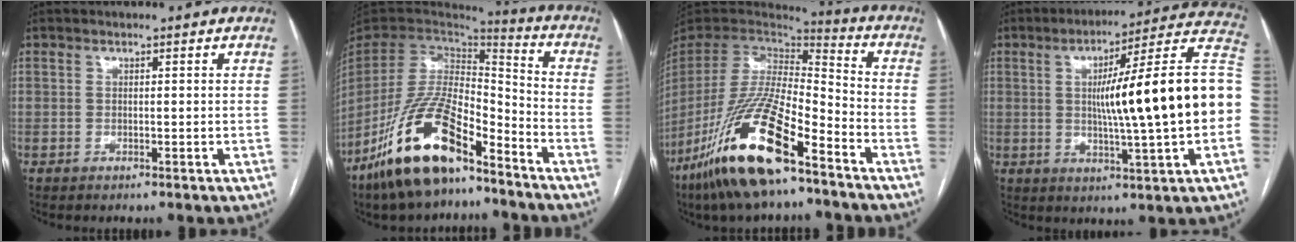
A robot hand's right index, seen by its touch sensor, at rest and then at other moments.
{"total": 19.2, "force": [-12.5, 6.1, 13.2], "torque": [-0.280, -0.013, -0.233]}
{"total": 21.1, "force": [-12.8, 4.2, 16.2], "torque": [-0.343, -0.048, -0.242]}
{"total": 21.5, "force": [0.2, 0.1, 21.5], "torque": [-0.264, 0.031, -0.003]}